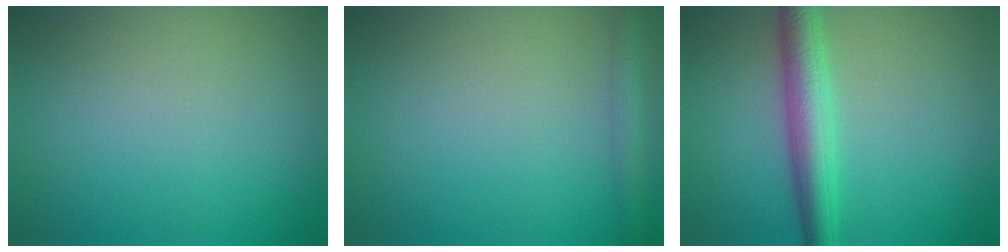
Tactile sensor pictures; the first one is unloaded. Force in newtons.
{"total": 2.1, "press": 2.1, "slide": 0.1}
{"total": 4.6, "press": 4.6, "slide": 0.0}